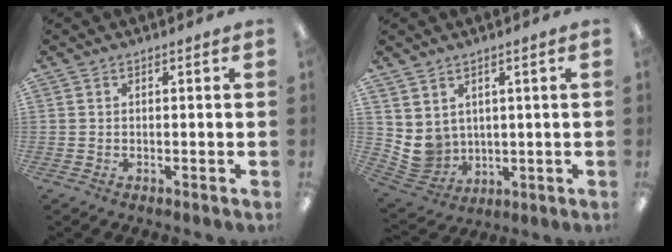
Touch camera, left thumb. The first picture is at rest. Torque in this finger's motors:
{"motor_torque": [0.87, 1.00, 0.72, -0.18, 0.02]}